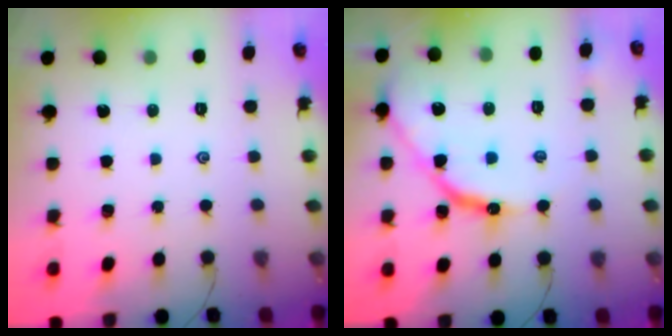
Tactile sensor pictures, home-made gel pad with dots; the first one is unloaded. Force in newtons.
{"total": 12.5, "press": 12.4, "slide": 1.1}